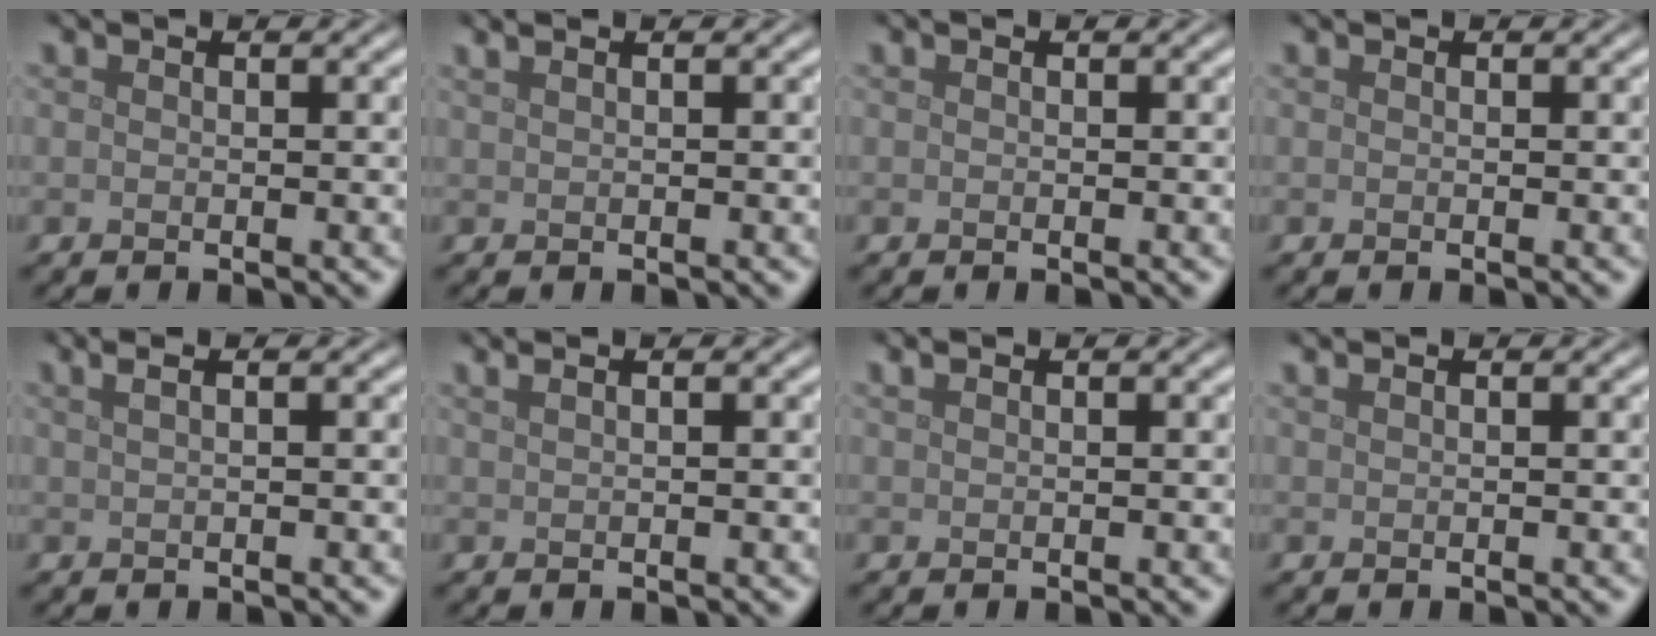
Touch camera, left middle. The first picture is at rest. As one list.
[{"total": 1.9, "force": [1.3, 0.8, 1.2], "torque": [-0.012, 0.002, 0.006]}, {"total": 0.0}, {"total": 0.0}, {"total": 3.7, "force": [1.9, 1.9, 2.6], "torque": [-0.023, 0.024, 0.001]}, {"total": 3.1, "force": [1.8, 1.6, 1.9], "torque": [-0.014, 0.016, 0.001]}, {"total": 0.7, "force": [0.5, 0.2, 0.4], "torque": [-0.008, 0.005, 0.011]}, {"total": 1.2, "force": [0.8, 0.5, 0.7], "torque": [-0.008, 0.000, 0.004]}]